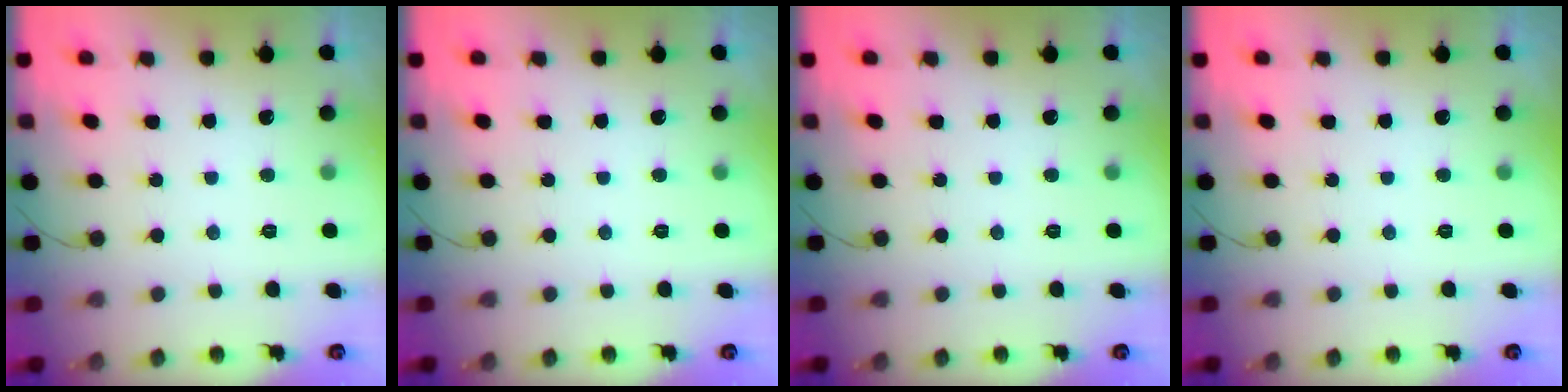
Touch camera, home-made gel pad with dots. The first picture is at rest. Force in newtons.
{"total": 0.0}
{"total": 0.0}
{"total": 0.0}